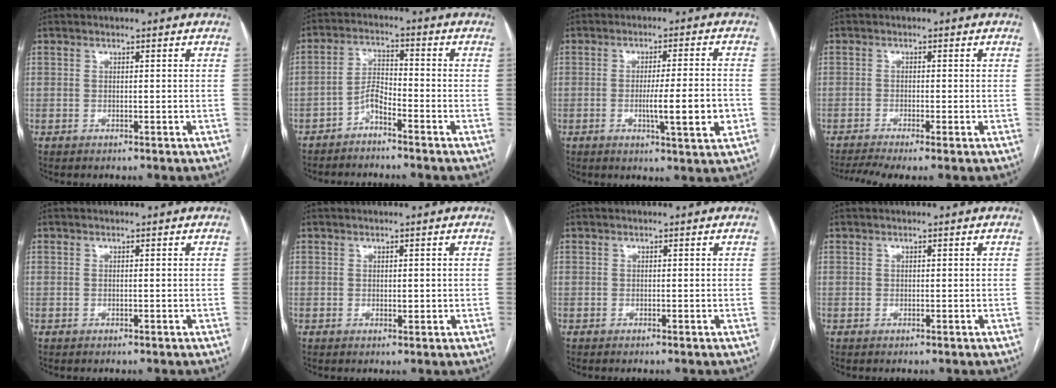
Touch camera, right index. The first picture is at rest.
{"total": 3.7, "force": [-2.9, 0.6, 2.2], "torque": [-0.044, 0.004, -0.059]}
{"total": 8.4, "force": [-2.1, 0.1, 8.1], "torque": [-0.122, -0.010, -0.031]}
{"total": 5.4, "force": [-3.8, 0.2, 3.8], "torque": [-0.068, -0.007, -0.065]}
{"total": 0.0}
{"total": 1.0, "force": [0.1, 0.6, 0.8], "torque": [-0.010, -0.002, 0.004]}
{"total": 0.0}
{"total": 0.0}